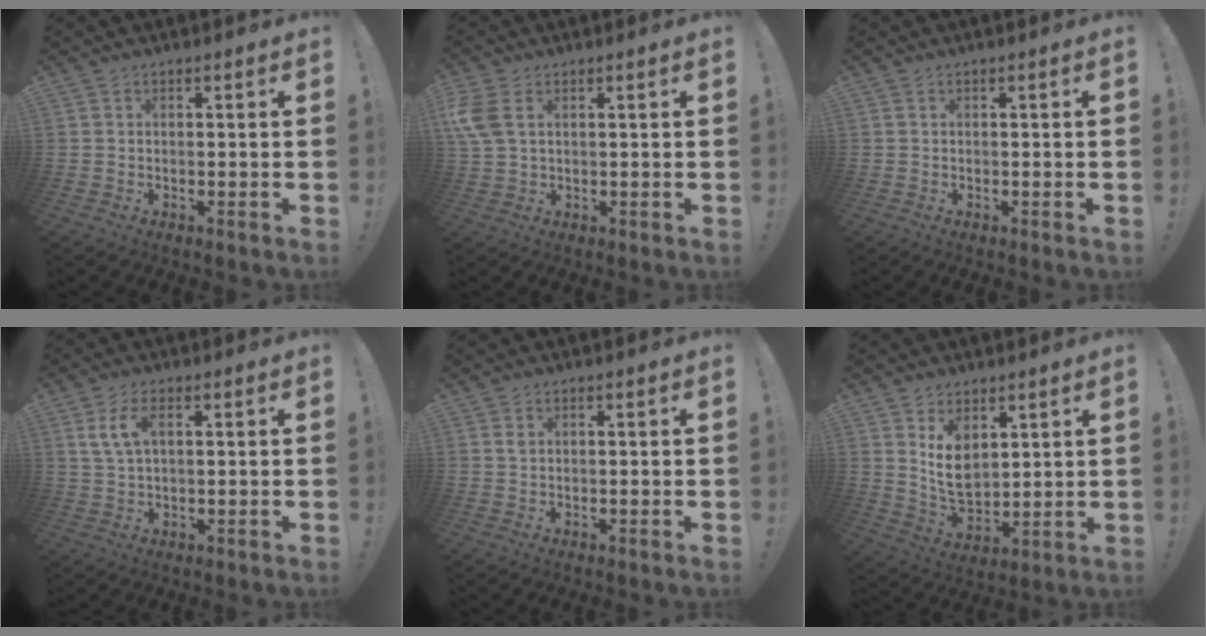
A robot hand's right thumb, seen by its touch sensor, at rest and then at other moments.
{"total": 7.4, "force": [2.6, 4.4, 5.3], "torque": [-0.119, -0.008, 0.049]}
{"total": 0.0}
{"total": 6.6, "force": [2.2, 3.0, 5.4], "torque": [-0.104, 0.001, 0.039]}
{"total": 0.8, "force": [0.4, 0.3, 0.6], "torque": [-0.005, -0.002, 0.007]}
{"total": 9.8, "force": [4.8, 6.4, 5.6], "torque": [-0.086, -0.035, 0.093]}